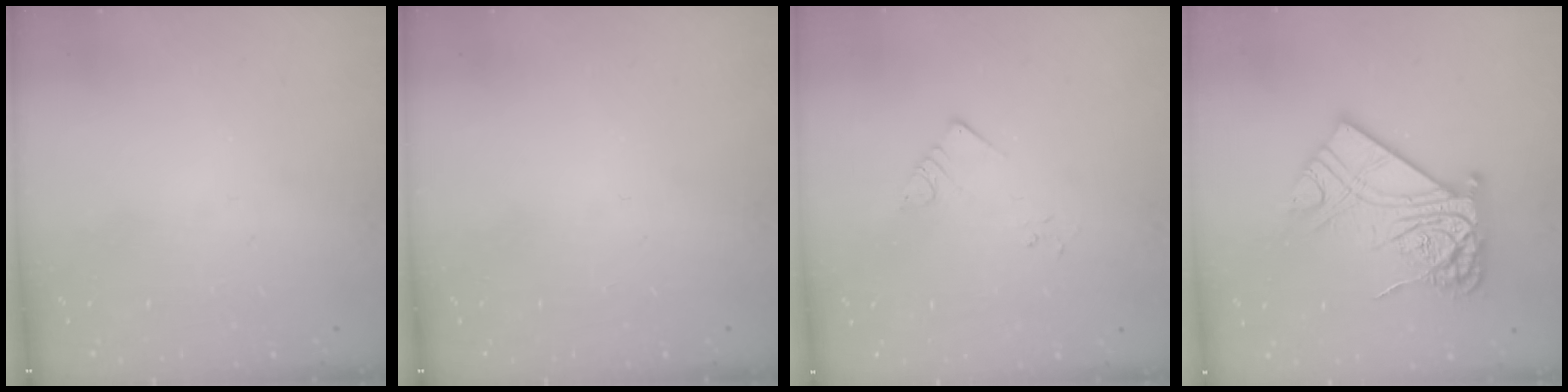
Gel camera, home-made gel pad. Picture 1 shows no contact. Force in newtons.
{"total": 0.0}
{"total": 2.2, "press": 2.2, "slide": 0.2}
{"total": 20.2, "press": 20.1, "slide": 1.9}